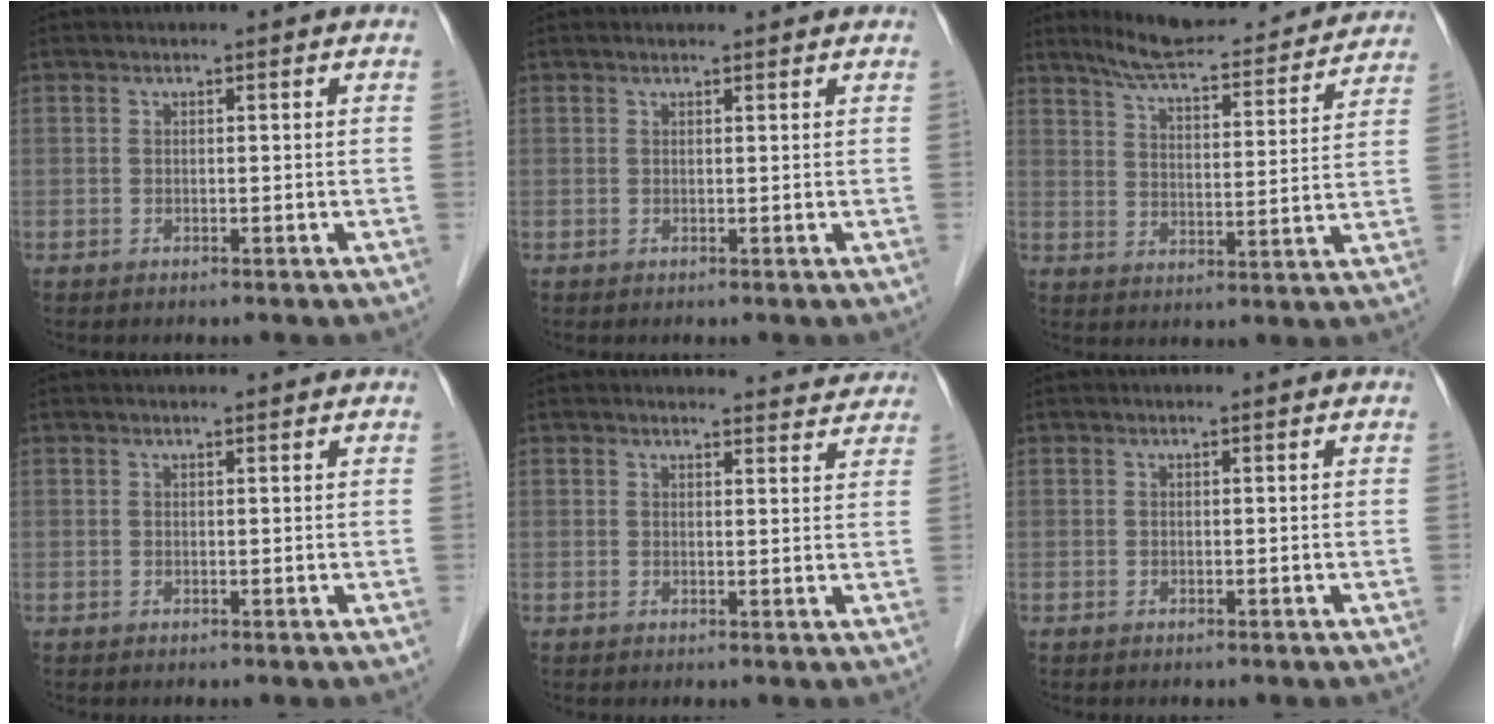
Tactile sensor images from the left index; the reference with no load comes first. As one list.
[{"total": 2.6, "force": [2.5, 0.3, 0.6], "torque": [-0.012, 0.017, 0.030]}, {"total": 17.6, "force": [16.2, 2.7, 6.4], "torque": [-0.094, 0.004, 0.222]}, {"total": 2.1, "force": [2.0, 0.1, 0.6], "torque": [-0.010, 0.011, 0.025]}, {"total": 7.1, "force": [7.0, 1.0, 0.4], "torque": [0.008, -0.008, 0.059]}, {"total": 0.0}]